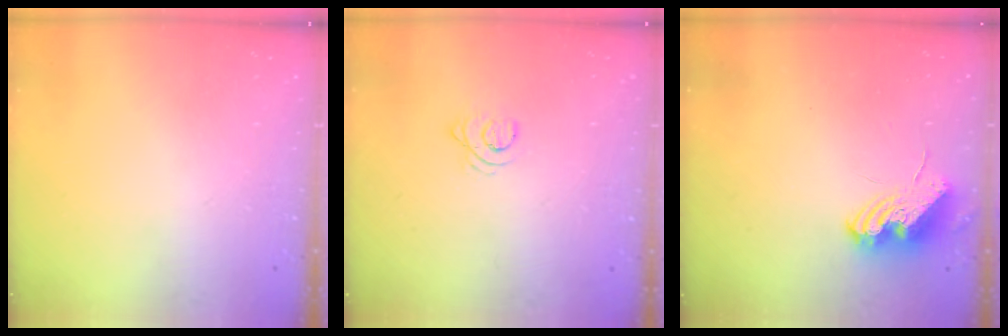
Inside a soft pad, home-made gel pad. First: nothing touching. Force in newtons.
{"total": 2.5, "press": 2.5, "slide": 0.3}
{"total": 11.2, "press": 11.1, "slide": 1.2}